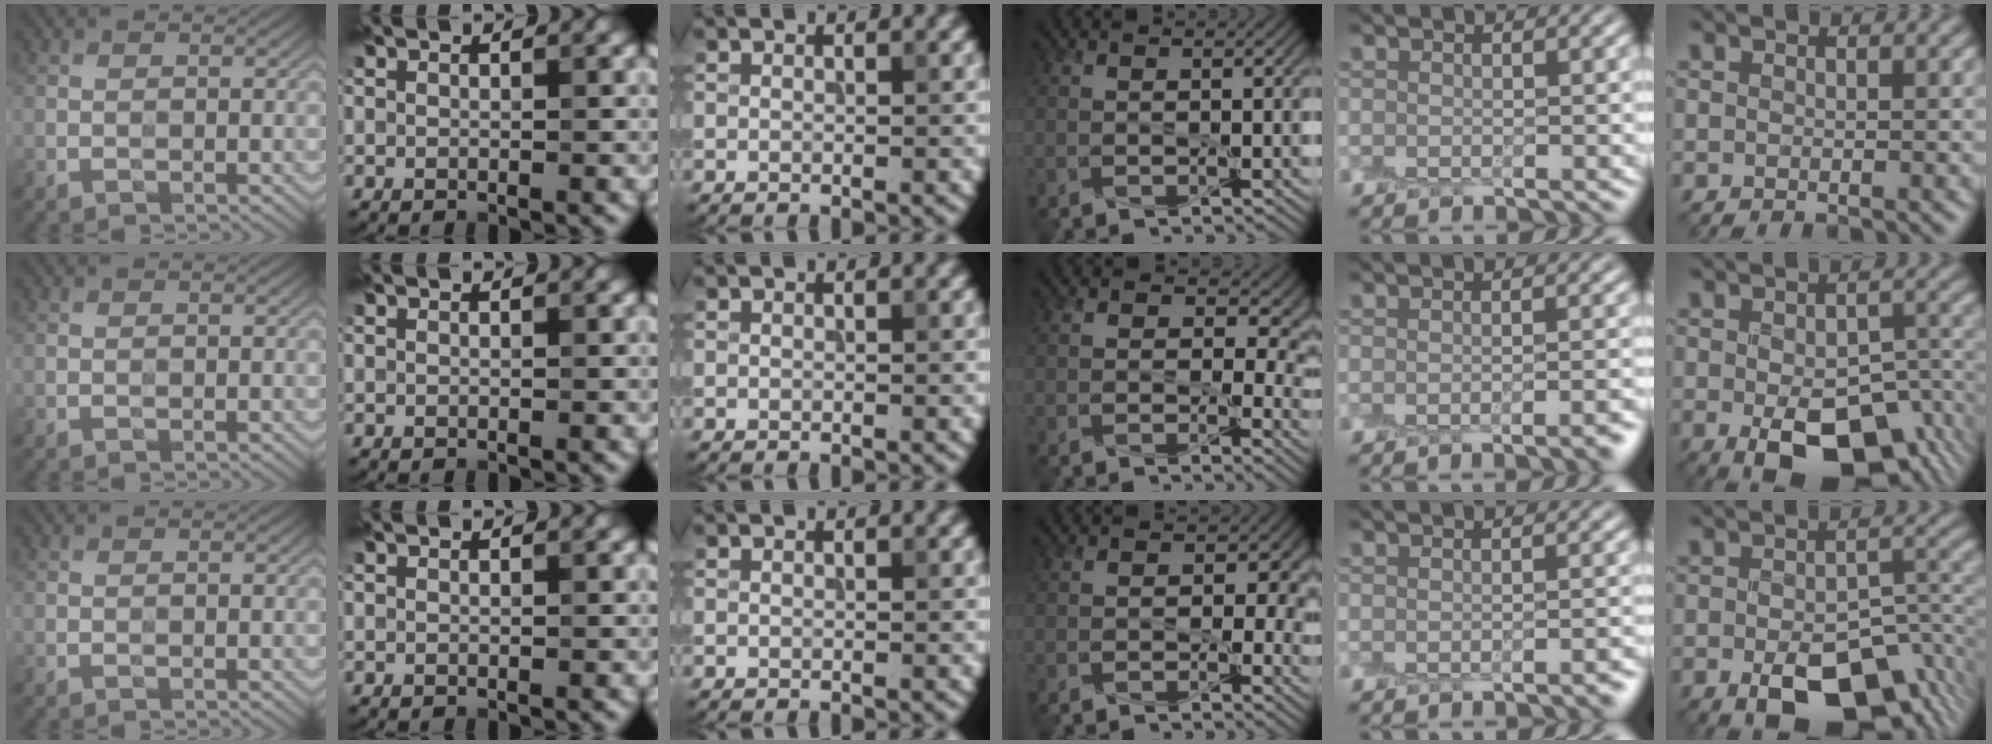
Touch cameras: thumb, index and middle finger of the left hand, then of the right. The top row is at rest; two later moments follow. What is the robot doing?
{"motion": "peel", "object": "cling film"}